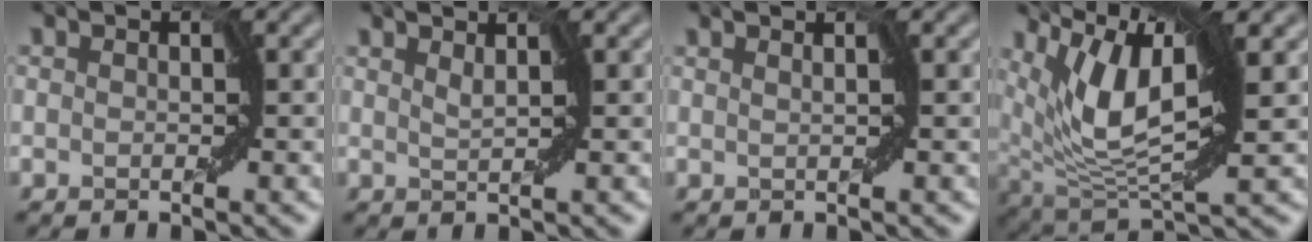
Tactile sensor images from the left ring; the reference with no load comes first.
{"total": 1.1, "force": [1.0, -0.2, 0.5], "torque": [-0.017, 0.002, 0.020]}
{"total": 1.0, "force": [0.7, -0.3, 0.6], "torque": [-0.015, 0.002, 0.009]}
{"total": 8.9, "force": [4.1, 2.6, 7.5], "torque": [-0.154, 0.000, 0.077]}